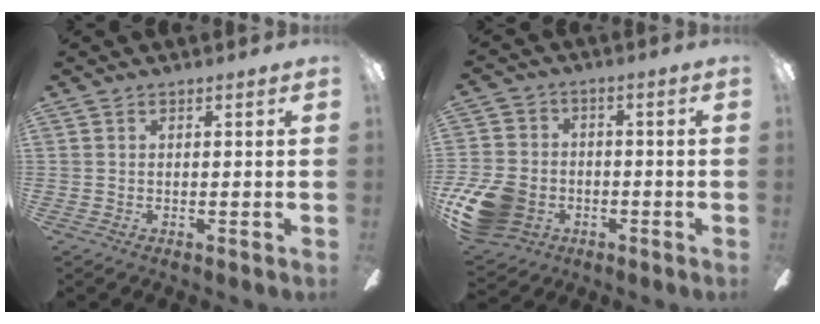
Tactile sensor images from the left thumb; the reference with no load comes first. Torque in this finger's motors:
{"motor_torque": [-0.04, 0.25, 0.29, -0.22, 0.14]}